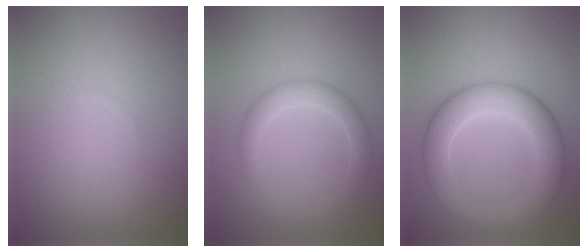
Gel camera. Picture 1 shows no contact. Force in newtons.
{"total": 3.0, "press": 3.0, "slide": 0.1}
{"total": 5.7, "press": 5.7, "slide": 0.5}